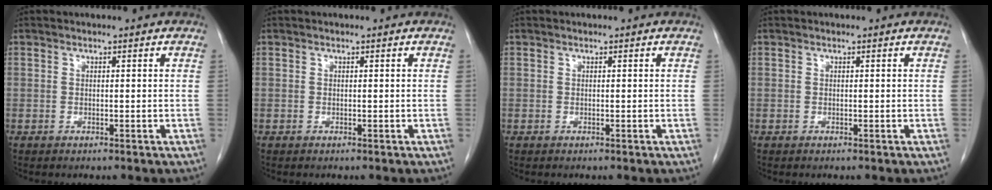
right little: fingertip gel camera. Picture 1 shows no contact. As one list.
[{"total": 0.0}, {"total": 0.0}, {"total": 0.0}]